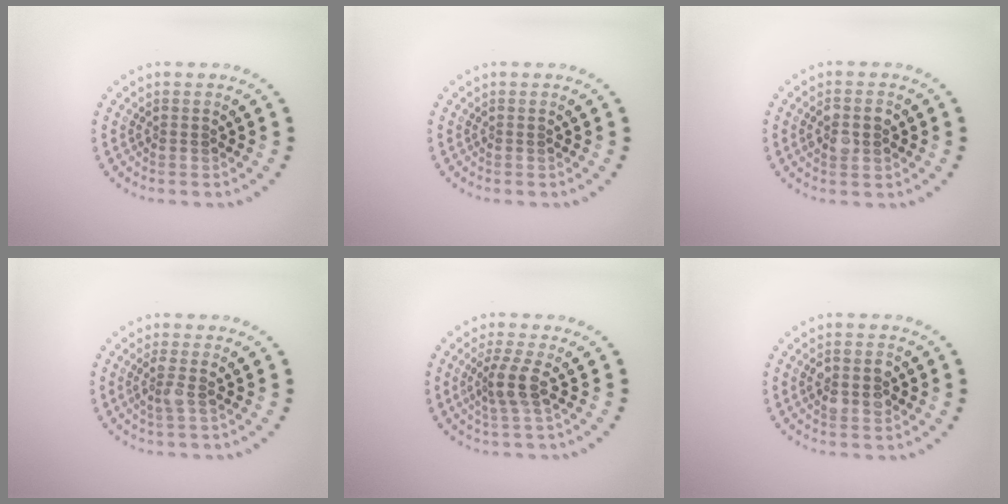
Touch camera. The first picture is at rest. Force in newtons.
{"total": 0.0}
{"total": 2.5, "press": 2.5, "slide": 0.2}
{"total": 1.8, "press": 1.5, "slide": 1.0}
{"total": 2.6, "press": 2.1, "slide": 1.6}
{"total": 2.9, "press": 2.9, "slide": 0.3}